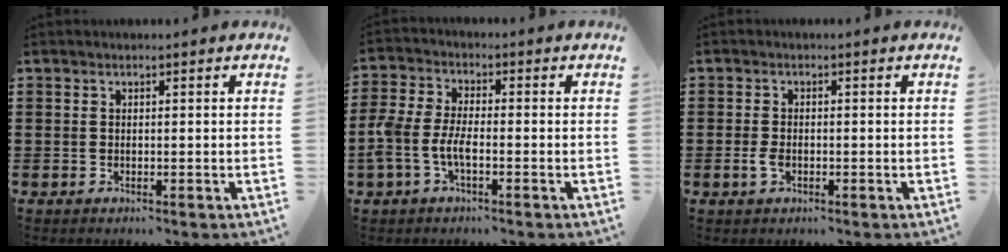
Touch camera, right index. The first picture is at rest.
{"total": 4.9, "force": [-1.8, 2.0, 4.1], "torque": [-0.115, -0.008, -0.046]}
{"total": 2.1, "force": [-0.8, 1.1, 1.6], "torque": [-0.046, -0.006, -0.018]}